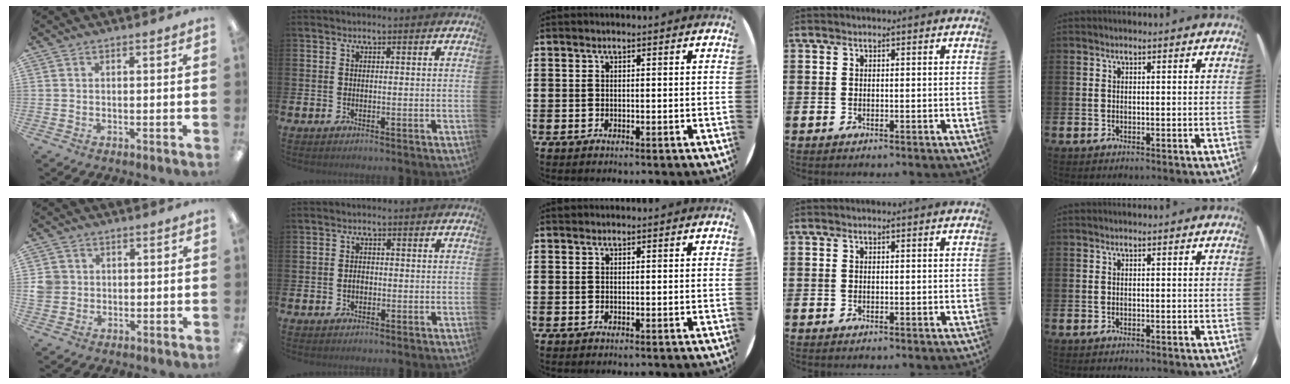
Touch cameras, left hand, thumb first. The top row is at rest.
{"thumb": {"total": 4.2, "force": [0.7, 4.0, 0.8], "torque": [-0.015, 0.006, 0.013]}, "index": {"total": 1.4, "force": [-0.2, 1.0, 0.9], "torque": [-0.007, 0.004, -0.007]}}